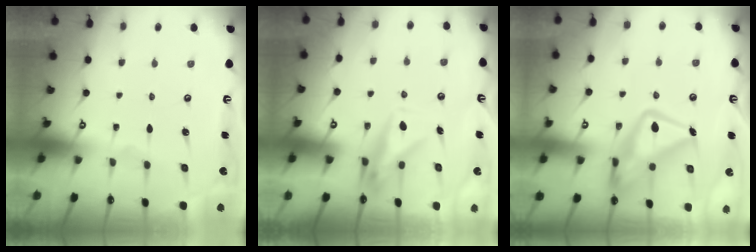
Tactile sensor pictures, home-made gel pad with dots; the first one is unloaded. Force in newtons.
{"total": 9.1, "press": 9.1, "slide": 0.2}
{"total": 17.1, "press": 17.1, "slide": 1.7}